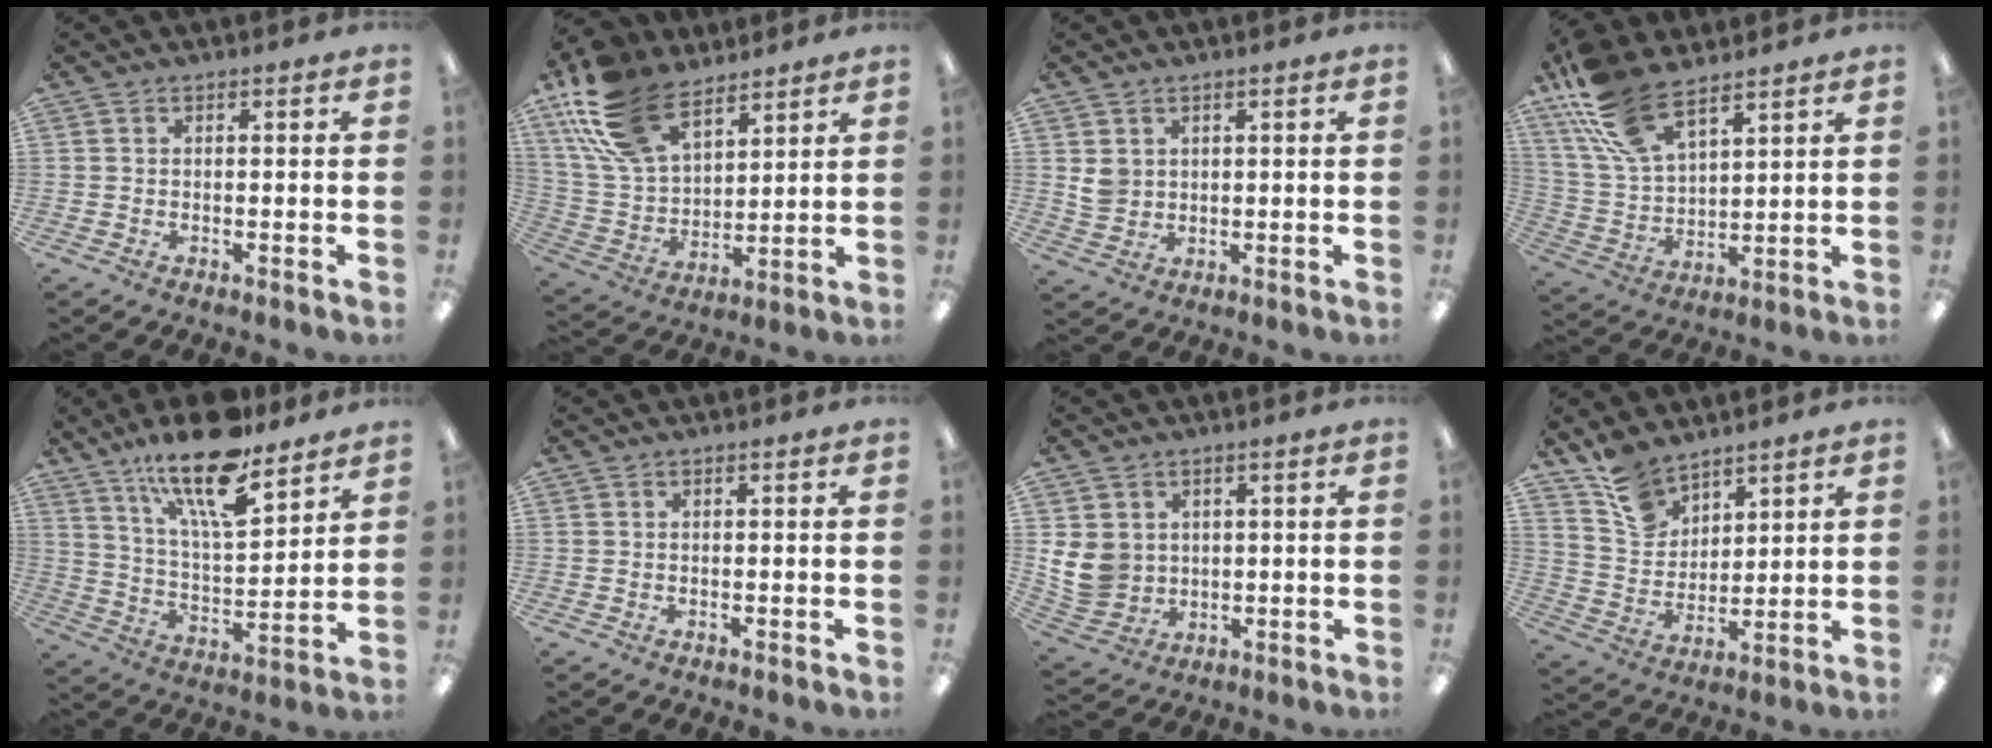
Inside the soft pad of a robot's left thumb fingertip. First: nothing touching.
{"total": 19.8, "force": [13.0, 10.5, 10.6], "torque": [-0.238, -0.049, 0.243]}
{"total": 4.2, "force": [1.7, 3.8, 0.9], "torque": [-0.010, -0.001, 0.031]}
{"total": 16.1, "force": [11.4, 7.1, 8.8], "torque": [-0.206, -0.040, 0.215]}
{"total": 18.9, "force": [13.7, 5.7, 11.7], "torque": [-0.198, -0.079, 0.230]}
{"total": 0.0}
{"total": 8.8, "force": [1.8, 8.0, 3.0], "torque": [-0.069, -0.005, 0.042]}
{"total": 10.7, "force": [8.4, 6.2, 2.7], "torque": [-0.067, -0.044, 0.165]}